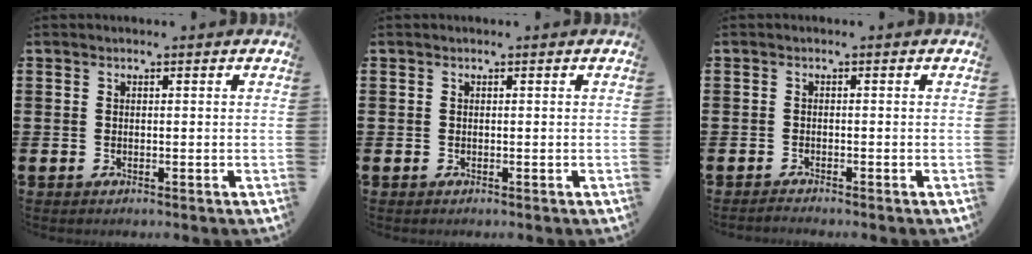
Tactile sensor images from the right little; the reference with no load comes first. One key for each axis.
{"total": 0.0}
{"total": 0.6, "fx": -0.6, "fy": 0.0, "fz": 0.1, "tx": -0.004, "ty": -0.002, "tz": -0.012}